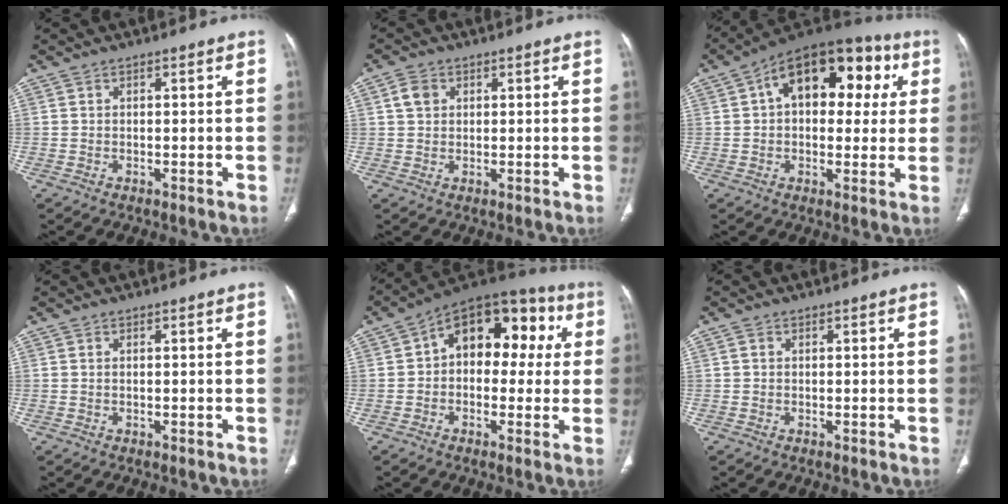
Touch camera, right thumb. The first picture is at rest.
{"total": 3.2, "force": [1.1, 2.5, 1.6], "torque": [-0.025, 0.002, 0.023]}
{"total": 19.7, "force": [5.3, 11.8, 14.9], "torque": [-0.168, 0.034, 0.068]}
{"total": 0.0}
{"total": 16.1, "force": [2.8, 10.6, 11.9], "torque": [-0.110, 0.047, 0.027]}
{"total": 0.5, "force": [0.1, 0.5, 0.2], "torque": [-0.003, 0.002, 0.002]}